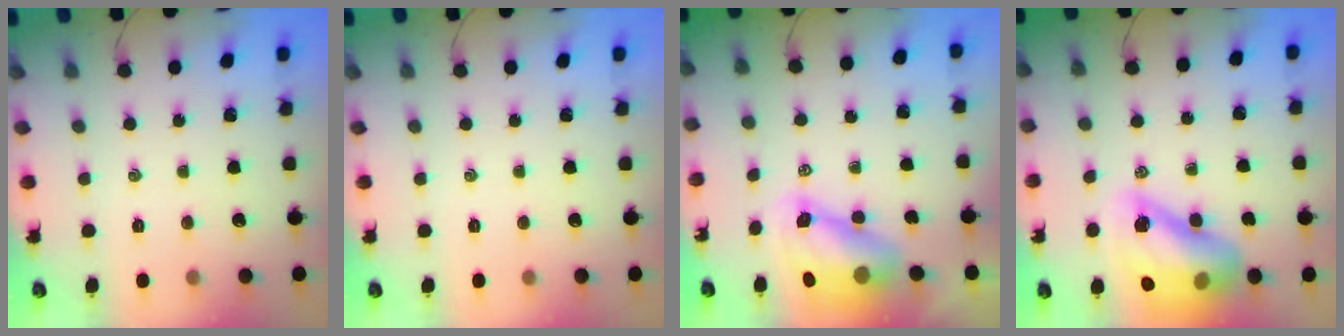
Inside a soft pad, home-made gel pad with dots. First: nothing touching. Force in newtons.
{"total": 0.0}
{"total": 8.4, "press": 8.1, "slide": 2.2}
{"total": 17.9, "press": 17.2, "slide": 5.0}